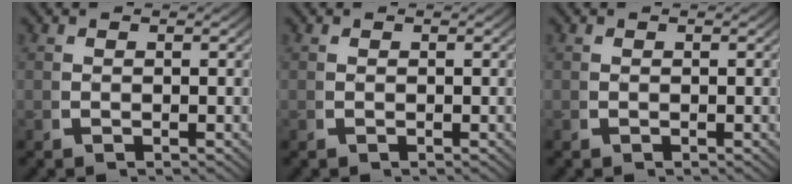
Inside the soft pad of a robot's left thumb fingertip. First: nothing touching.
{"total": 0.0}
{"total": 0.0}